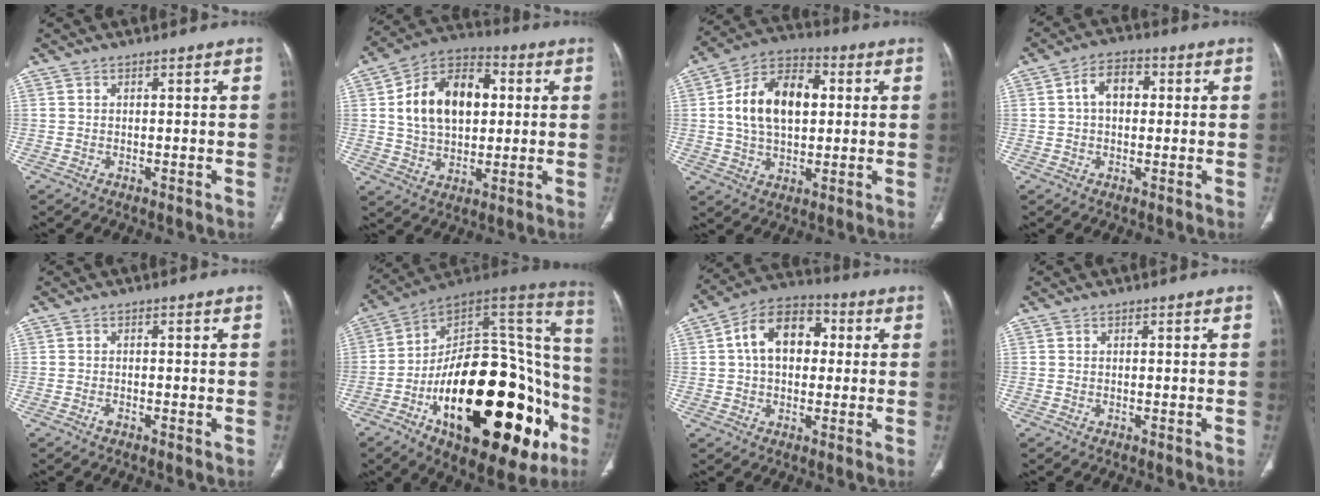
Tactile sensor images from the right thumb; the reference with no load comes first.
{"total": 17.2, "force": [3.0, 11.4, 12.6], "torque": [-0.182, 0.016, 0.048]}
{"total": 15.8, "force": [2.2, 10.0, 12.1], "torque": [-0.191, 0.019, 0.032]}
{"total": 7.6, "force": [1.1, 5.2, 5.5], "torque": [-0.078, 0.020, 0.011]}
{"total": 1.1, "force": [-0.6, 0.4, 0.8], "torque": [-0.014, 0.001, -0.012]}
{"total": 39.9, "force": [-14.5, 18.8, 32.2], "torque": [-0.400, 0.070, -0.212]}
{"total": 13.0, "force": [2.0, 8.8, 9.4], "torque": [-0.130, 0.025, 0.023]}
{"total": 0.0}